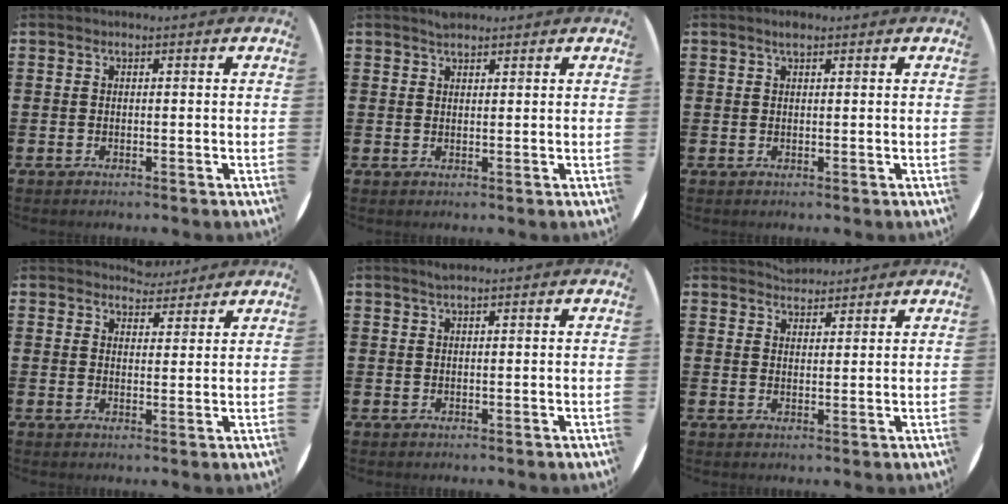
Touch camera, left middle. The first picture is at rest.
{"total": 1.5, "force": [1.5, 0.3, 0.2], "torque": [-0.005, 0.004, 0.027]}
{"total": 1.0, "force": [0.9, 0.2, 0.5], "torque": [-0.010, 0.003, 0.015]}
{"total": 3.4, "force": [3.3, 0.9, -0.1], "torque": [0.003, -0.012, 0.061]}
{"total": 0.8, "force": [0.8, 0.0, 0.3], "torque": [-0.007, 0.001, 0.015]}
{"total": 2.6, "force": [2.5, 0.5, -0.3], "torque": [0.000, 0.000, 0.049]}